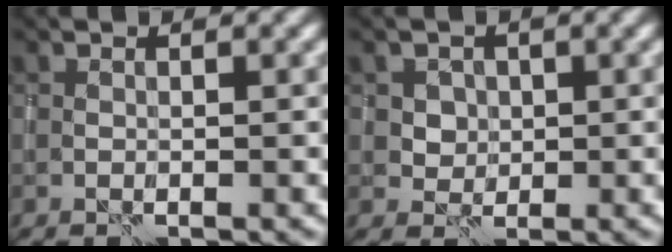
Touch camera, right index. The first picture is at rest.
{"total": 2.4, "force": [1.1, 2.1, 0.3], "torque": [-0.007, -0.002, 0.030]}